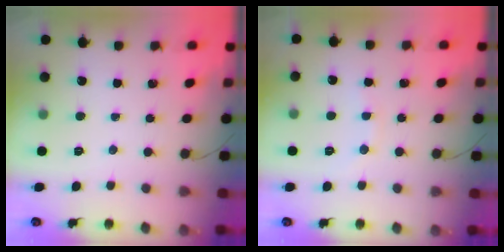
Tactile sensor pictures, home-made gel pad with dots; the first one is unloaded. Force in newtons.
{"total": 5.0, "press": 4.8, "slide": 1.4}